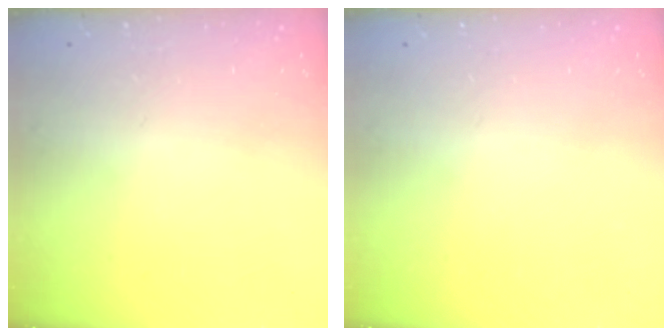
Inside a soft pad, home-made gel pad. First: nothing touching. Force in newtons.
{"total": 0.0}